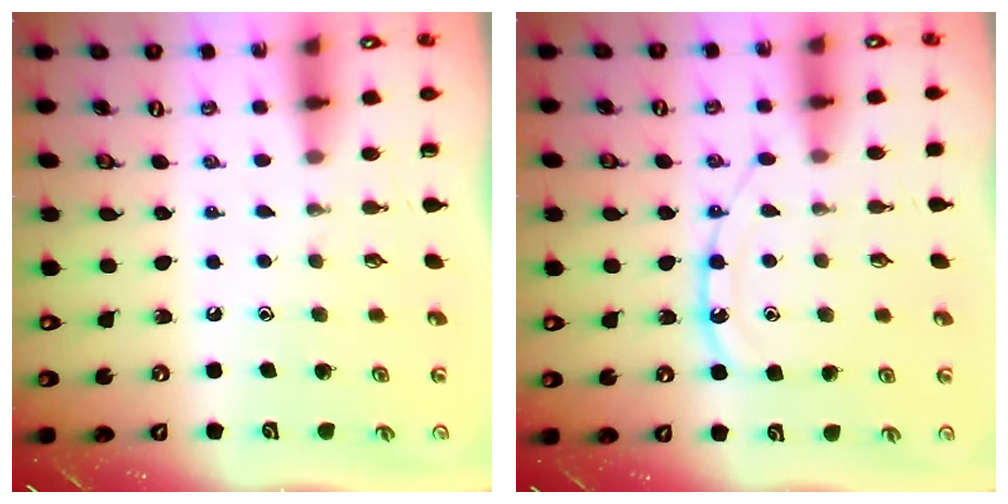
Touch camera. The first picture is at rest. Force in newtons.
{"total": 11.6, "press": 11.6, "slide": 1.0}